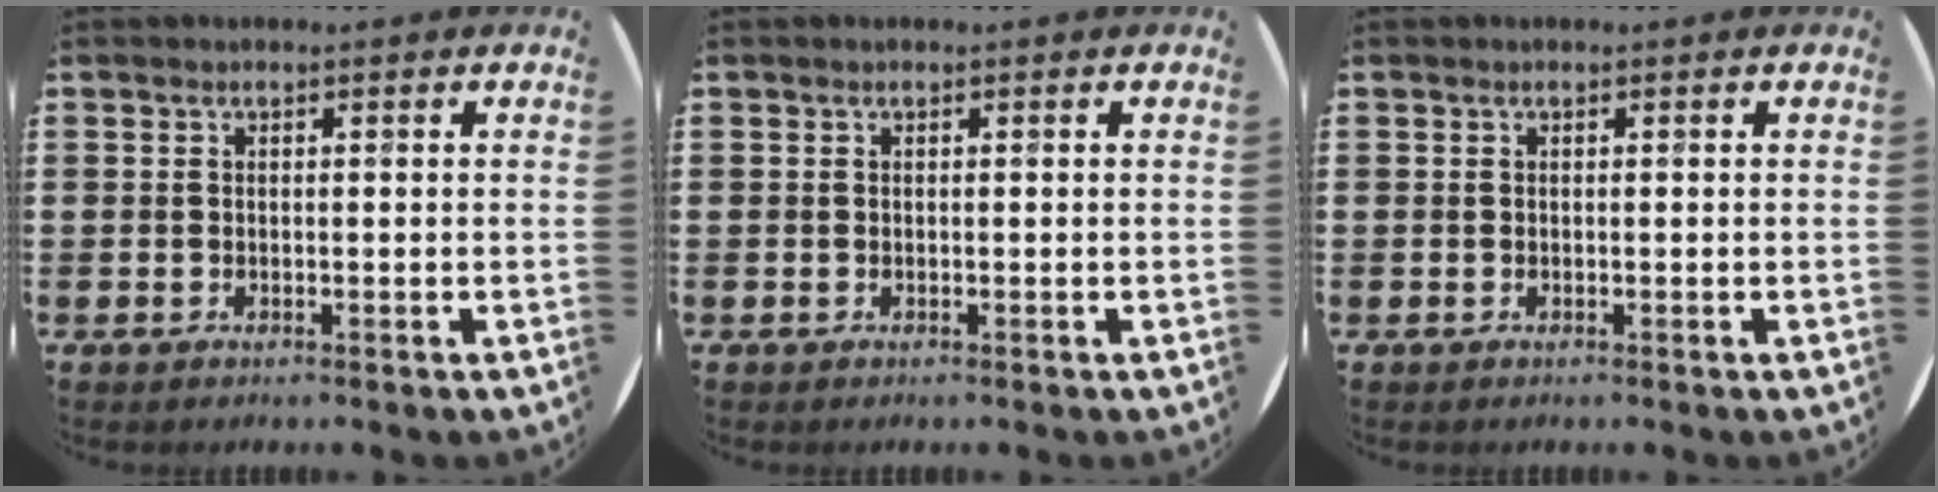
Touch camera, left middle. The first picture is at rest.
{"total": 0.0}
{"total": 0.0}